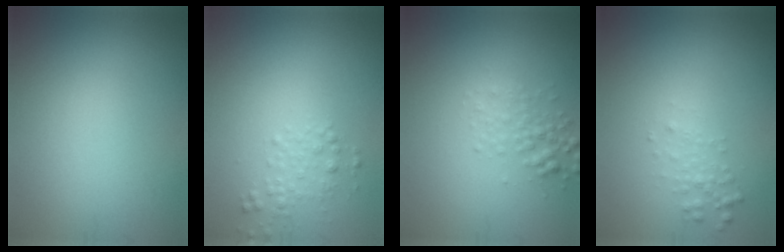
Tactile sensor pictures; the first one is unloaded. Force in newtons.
{"total": 1.6, "press": 1.6, "slide": 0.1}
{"total": 2.0, "press": 2.0, "slide": 0.1}
{"total": 1.3, "press": 1.3, "slide": 0.0}